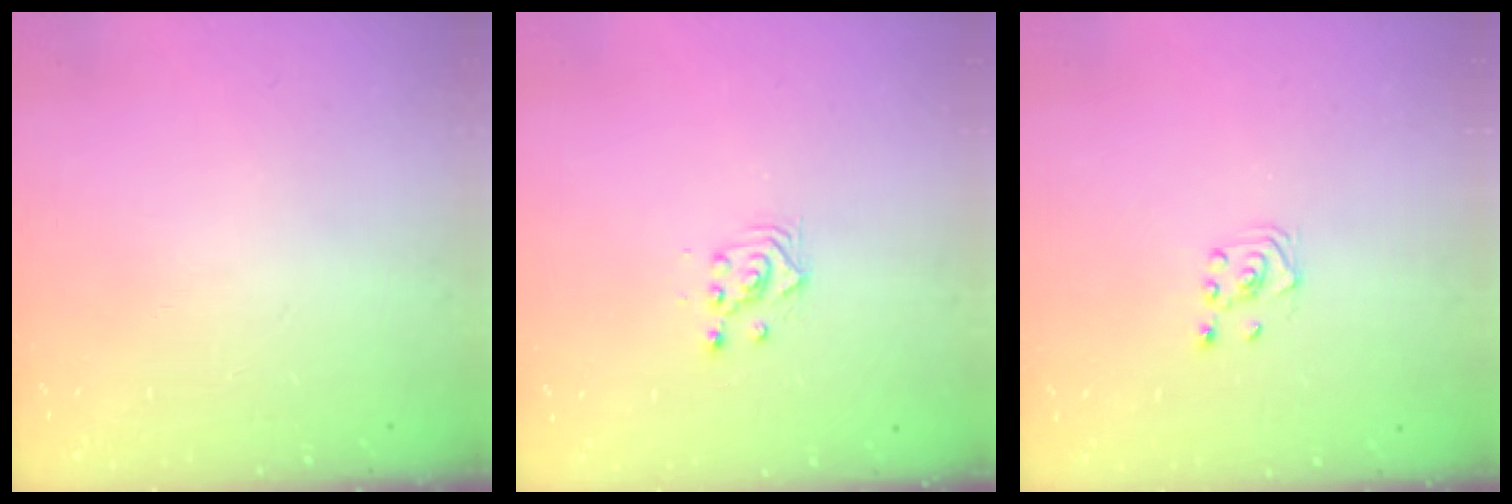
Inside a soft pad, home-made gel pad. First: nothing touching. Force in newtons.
{"total": 2.3, "press": 2.3, "slide": 0.2}
{"total": 2.3, "press": 2.2, "slide": 0.7}